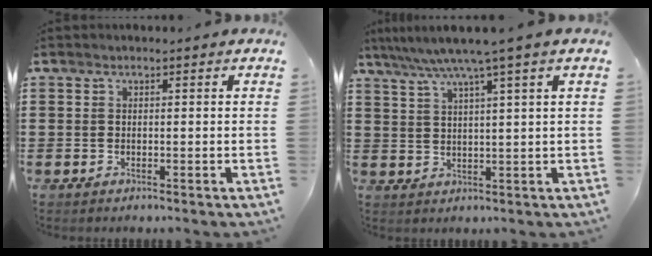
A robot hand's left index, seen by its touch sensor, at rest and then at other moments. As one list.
[{"total": 5.4, "force": [3.8, -1.0, 3.7], "torque": [-0.084, -0.016, 0.060]}]